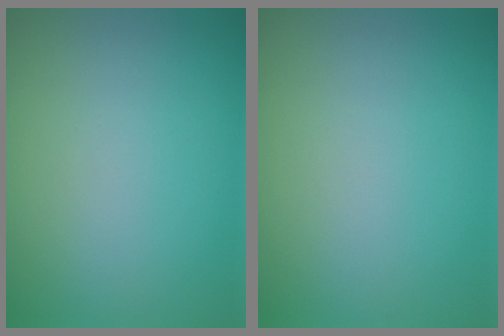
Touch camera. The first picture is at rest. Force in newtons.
{"total": 0.0}